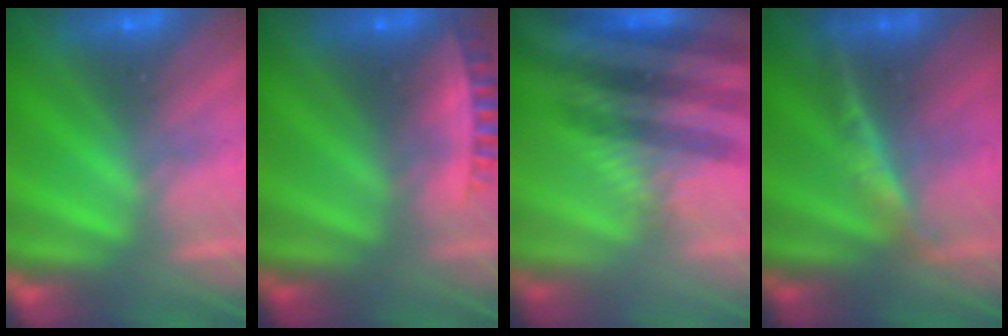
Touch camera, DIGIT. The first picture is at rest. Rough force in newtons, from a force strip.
{"total": 2.6}
{"total": 3.6}
{"total": 2.4}